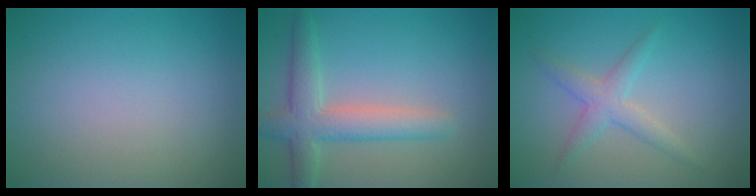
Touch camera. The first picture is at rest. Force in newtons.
{"total": 4.5, "press": 4.4, "slide": 0.4}
{"total": 2.4, "press": 2.4, "slide": 0.0}